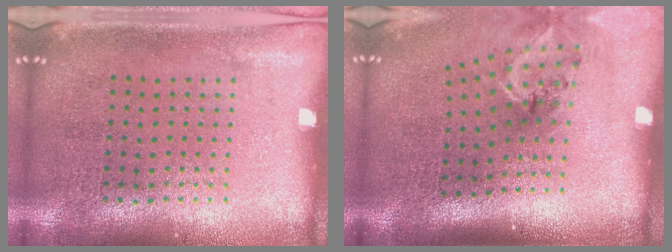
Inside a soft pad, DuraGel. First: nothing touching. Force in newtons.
{"total": 1.7, "press": 1.2, "slide": 1.2}